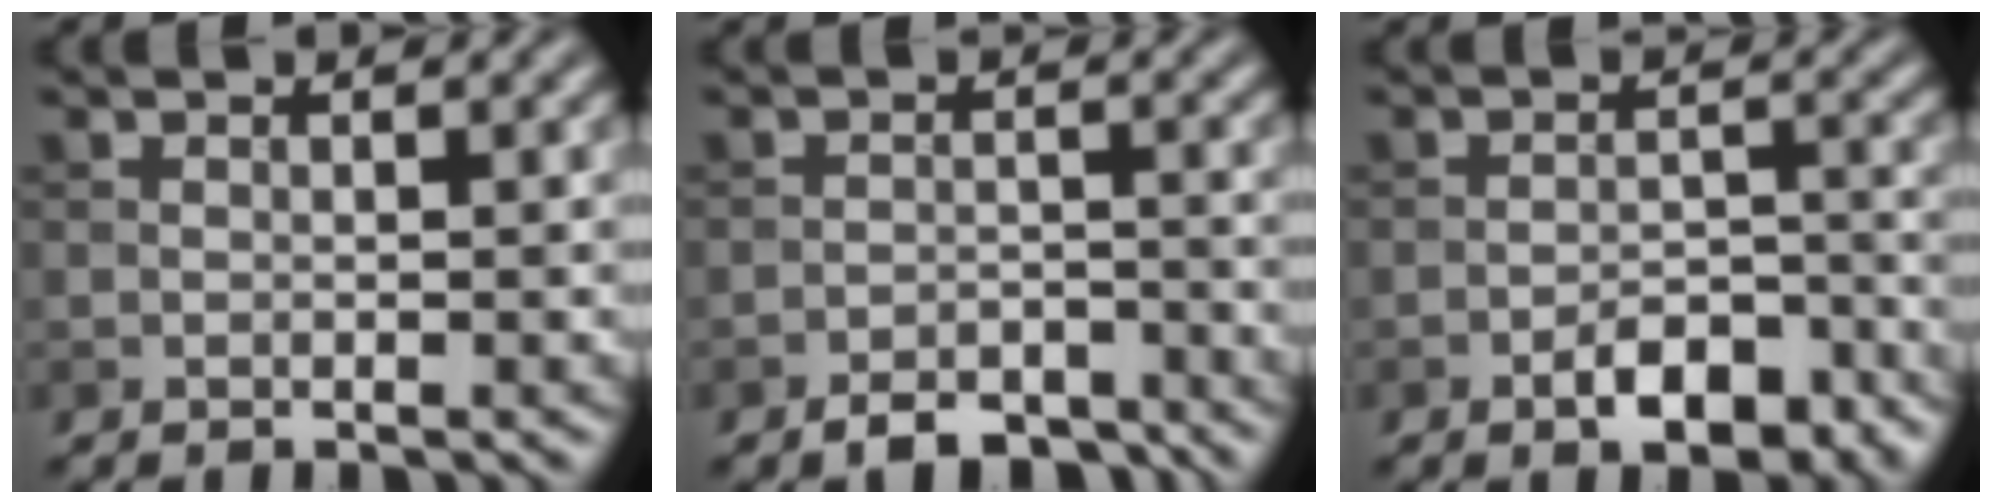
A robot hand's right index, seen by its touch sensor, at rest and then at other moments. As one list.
[{"total": 4.1, "force": [-3.4, 1.7, 1.6], "torque": [-0.020, 0.001, -0.062]}, {"total": 4.8, "force": [-3.0, 2.1, 3.1], "torque": [-0.044, 0.005, -0.045]}]